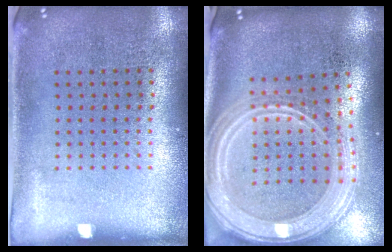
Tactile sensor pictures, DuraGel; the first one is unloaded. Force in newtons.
{"total": 3.2, "press": 2.6, "slide": 1.9}